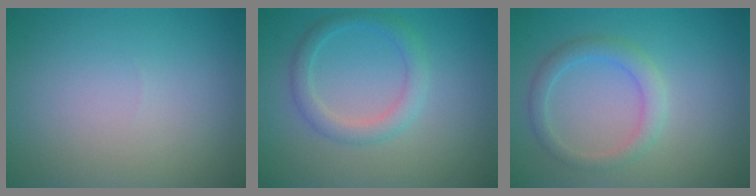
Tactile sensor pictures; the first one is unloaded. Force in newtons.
{"total": 2.5, "press": 2.5, "slide": 0.1}
{"total": 2.4, "press": 2.4, "slide": 0.1}